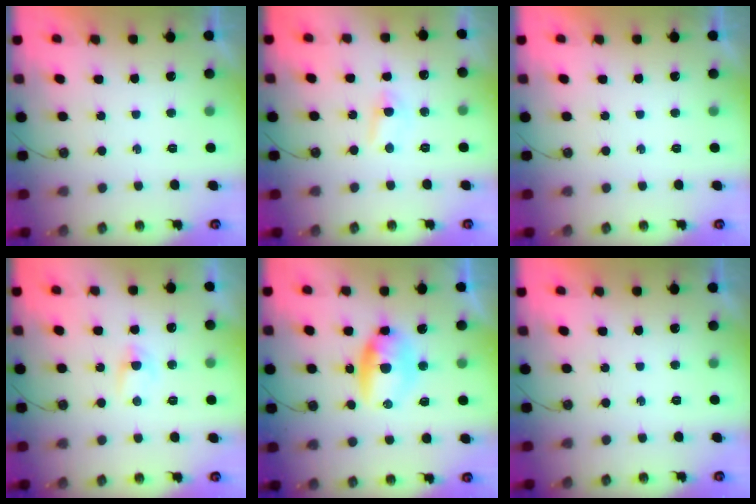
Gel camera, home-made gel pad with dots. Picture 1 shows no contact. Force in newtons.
{"total": 4.6, "press": 4.5, "slide": 0.5}
{"total": 0.0}
{"total": 2.5, "press": 2.5, "slide": 0.4}
{"total": 7.5, "press": 7.4, "slide": 0.9}
{"total": 0.0}